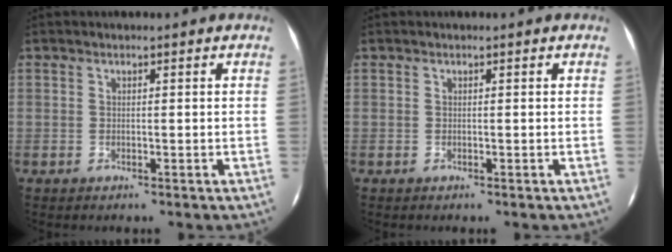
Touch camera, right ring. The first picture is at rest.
{"total": 0.0}